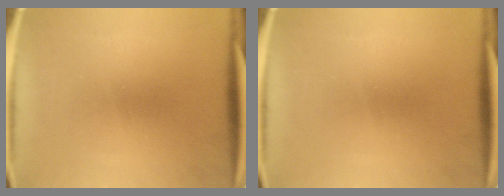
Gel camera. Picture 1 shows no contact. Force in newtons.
{"total": 0.0}